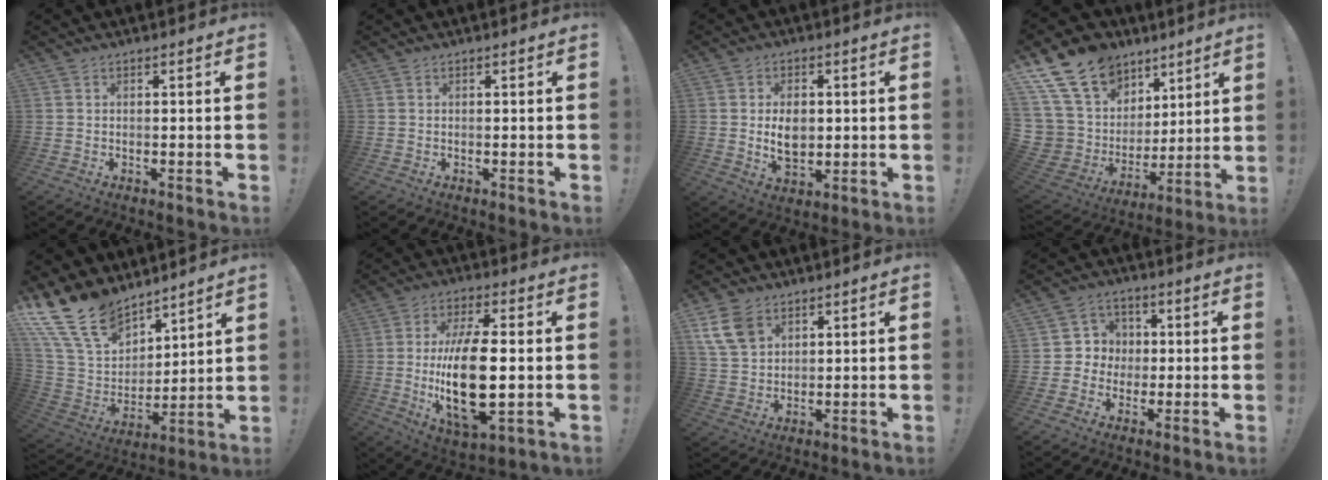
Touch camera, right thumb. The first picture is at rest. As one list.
[{"total": 0.0}, {"total": 8.0, "force": [0.2, 5.7, 5.6], "torque": [-0.081, -0.004, 0.001]}, {"total": 19.2, "force": [11.9, 12.7, 8.0], "torque": [-0.152, -0.080, 0.260]}, {"total": 18.7, "force": [13.8, 10.1, 7.8], "torque": [-0.179, -0.087, 0.272]}, {"total": 20.3, "force": [-1.4, 8.7, 18.3], "torque": [-0.353, -0.015, -0.023]}, {"total": 9.8, "force": [5.4, 6.6, 4.9], "torque": [-0.095, -0.015, 0.108]}, {"total": 6.5, "force": [-0.7, 6.4, 0.9], "torque": [-0.014, 0.010, -0.009]}]